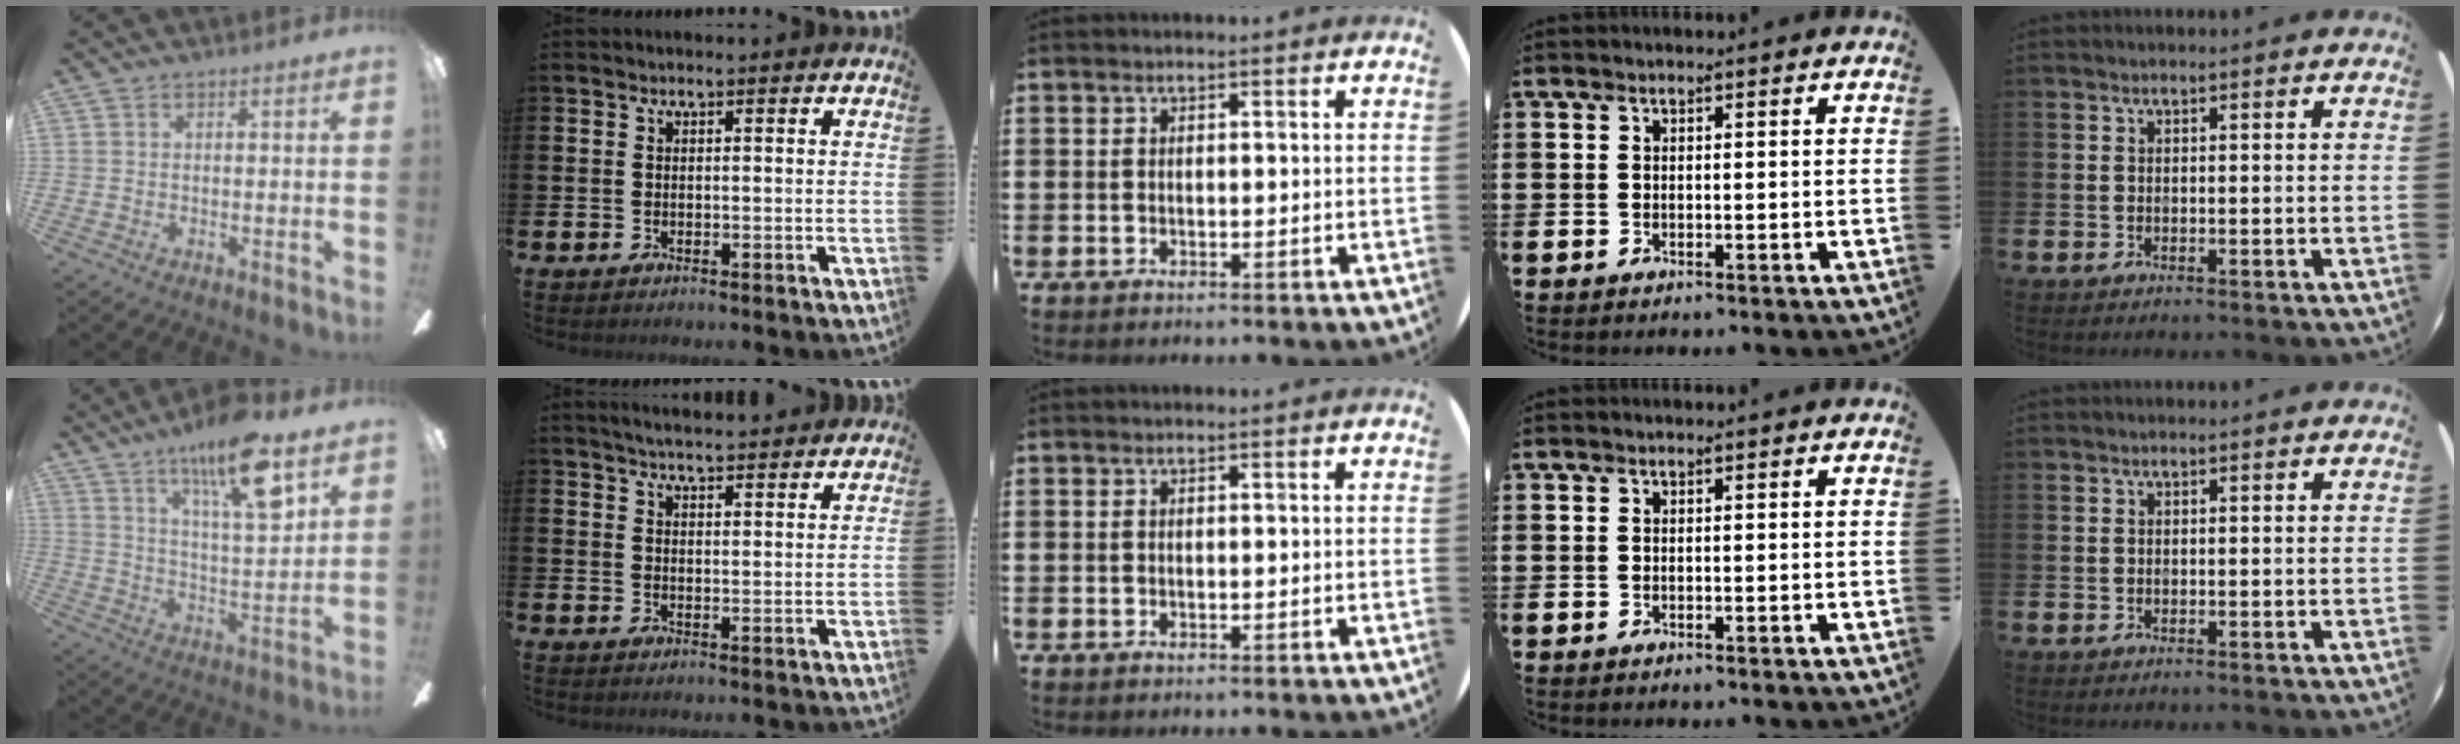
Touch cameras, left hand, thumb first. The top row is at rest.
{"thumb": {"total": 16.8, "force": [10.7, 4.4, 12.2], "torque": [-0.198, -0.050, 0.169]}, "index": {"total": 4.3, "force": [4.3, 0.0, 0.6], "torque": [-0.023, -0.024, 0.077]}}